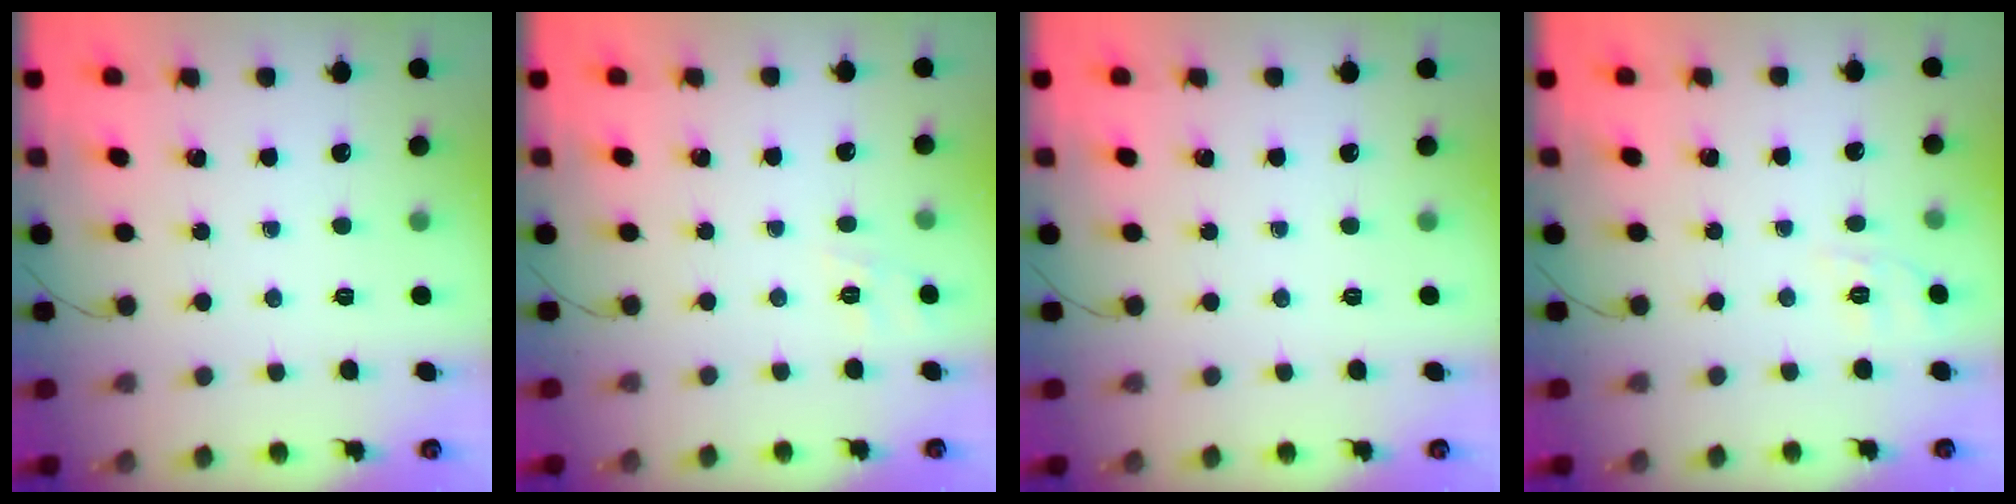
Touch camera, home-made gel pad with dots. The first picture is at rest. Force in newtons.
{"total": 9.1, "press": 8.8, "slide": 2.0}
{"total": 0.0}
{"total": 5.8, "press": 5.4, "slide": 2.2}